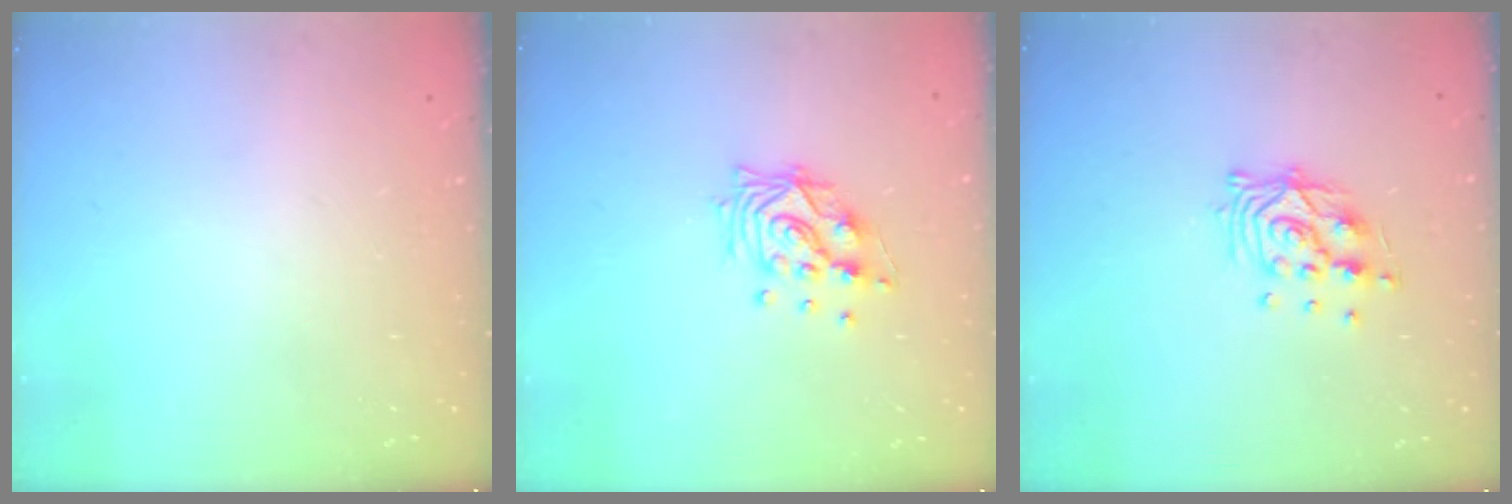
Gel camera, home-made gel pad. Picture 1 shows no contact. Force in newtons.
{"total": 11.5, "press": 11.4, "slide": 1.5}
{"total": 10.6, "press": 10.6, "slide": 0.9}